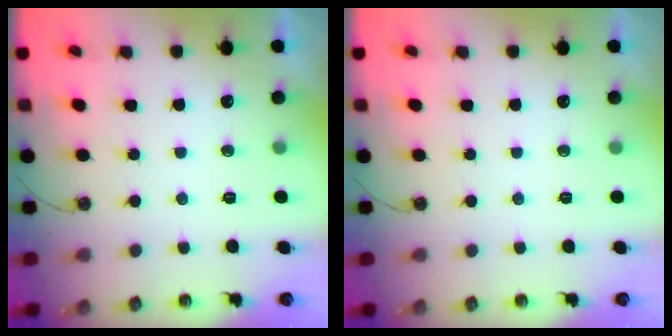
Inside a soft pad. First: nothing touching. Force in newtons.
{"total": 0.0}